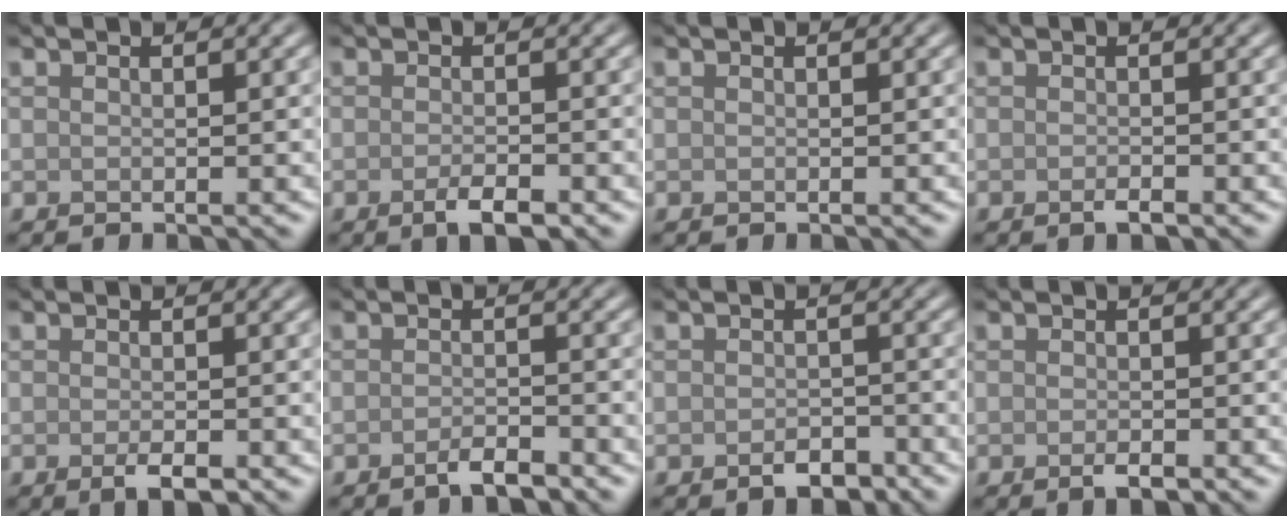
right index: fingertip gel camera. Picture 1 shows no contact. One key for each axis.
{"total": 2.3, "fx": -1.3, "fy": 0.6, "fz": 1.8, "tx": -0.031, "ty": -0.003, "tz": -0.023}
{"total": 0.0}
{"total": 1.0, "fx": -0.6, "fy": 0.2, "fz": 0.8, "tx": -0.014, "ty": -0.002, "tz": -0.010}
{"total": 1.9, "fx": -1.0, "fy": 0.5, "fz": 1.6, "tx": -0.026, "ty": -0.003, "tz": -0.015}
{"total": 2.2, "fx": -1.6, "fy": 0.5, "fz": 1.4, "tx": -0.025, "ty": 0.002, "tz": -0.030}
{"total": 2.2, "fx": -1.4, "fy": 1.2, "fz": 1.3, "tx": -0.019, "ty": 0.000, "tz": -0.023}
{"total": 1.3, "fx": -0.7, "fy": 0.4, "fz": 1.0, "tx": -0.018, "ty": -0.003, "tz": -0.012}